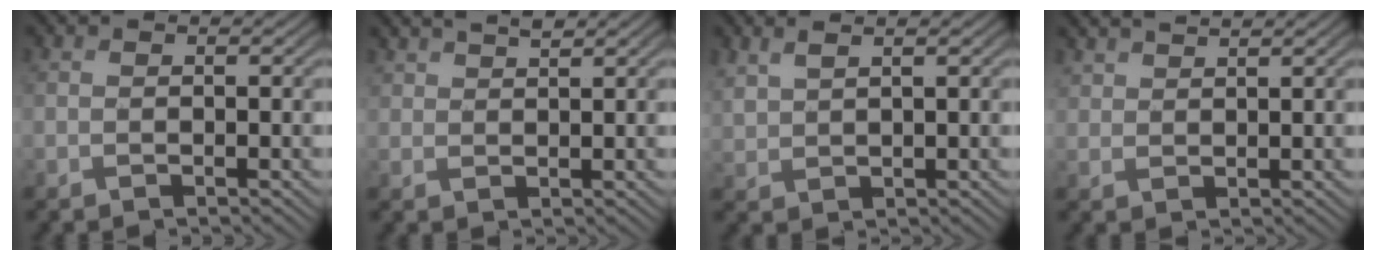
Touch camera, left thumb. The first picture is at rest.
{"total": 2.6, "force": [2.2, 0.8, 1.1], "torque": [-0.024, 0.006, 0.048]}
{"total": 2.8, "force": [2.2, 0.7, 1.6], "torque": [-0.045, 0.004, 0.051]}
{"total": 3.0, "force": [2.7, 0.7, 0.9], "torque": [-0.022, 0.007, 0.061]}